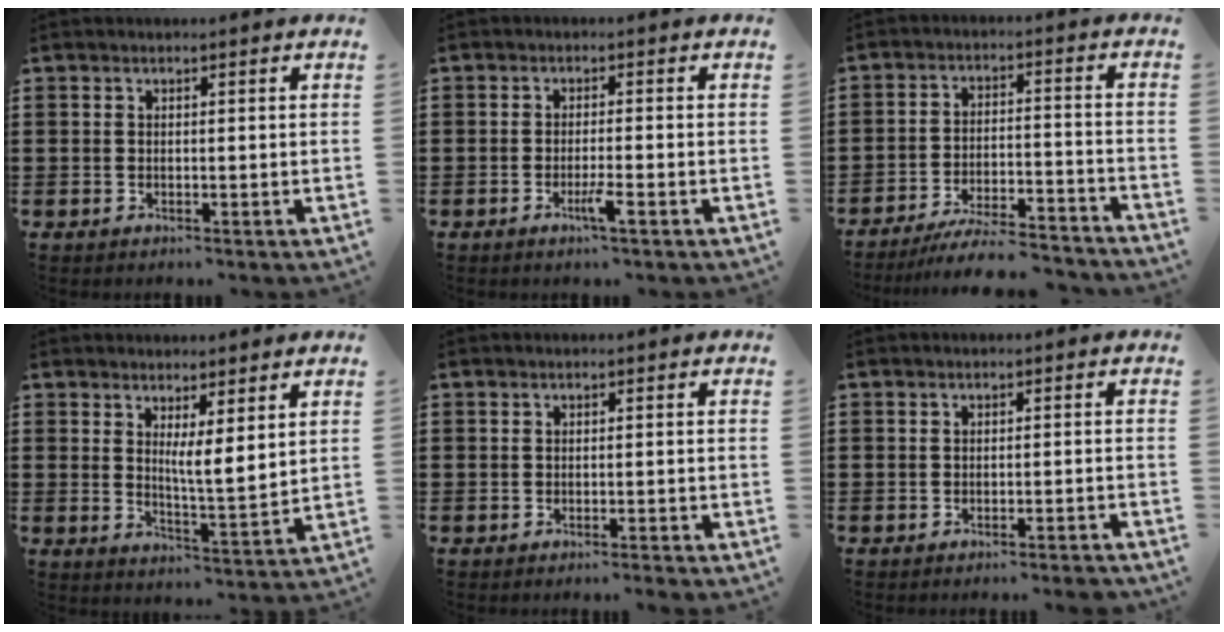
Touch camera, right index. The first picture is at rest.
{"total": 2.8, "force": [-1.5, 0.0, 2.4], "torque": [-0.046, -0.008, -0.029]}
{"total": 7.0, "force": [-6.5, 0.6, 2.4], "torque": [-0.038, 0.007, -0.124]}
{"total": 4.4, "force": [2.6, 0.4, 3.5], "torque": [-0.059, -0.018, 0.041]}
{"total": 0.7, "force": [-0.6, -0.1, 0.4], "torque": [-0.007, -0.002, -0.011]}
{"total": 1.5, "force": [-1.3, -0.3, 0.7], "torque": [-0.013, -0.002, -0.024]}